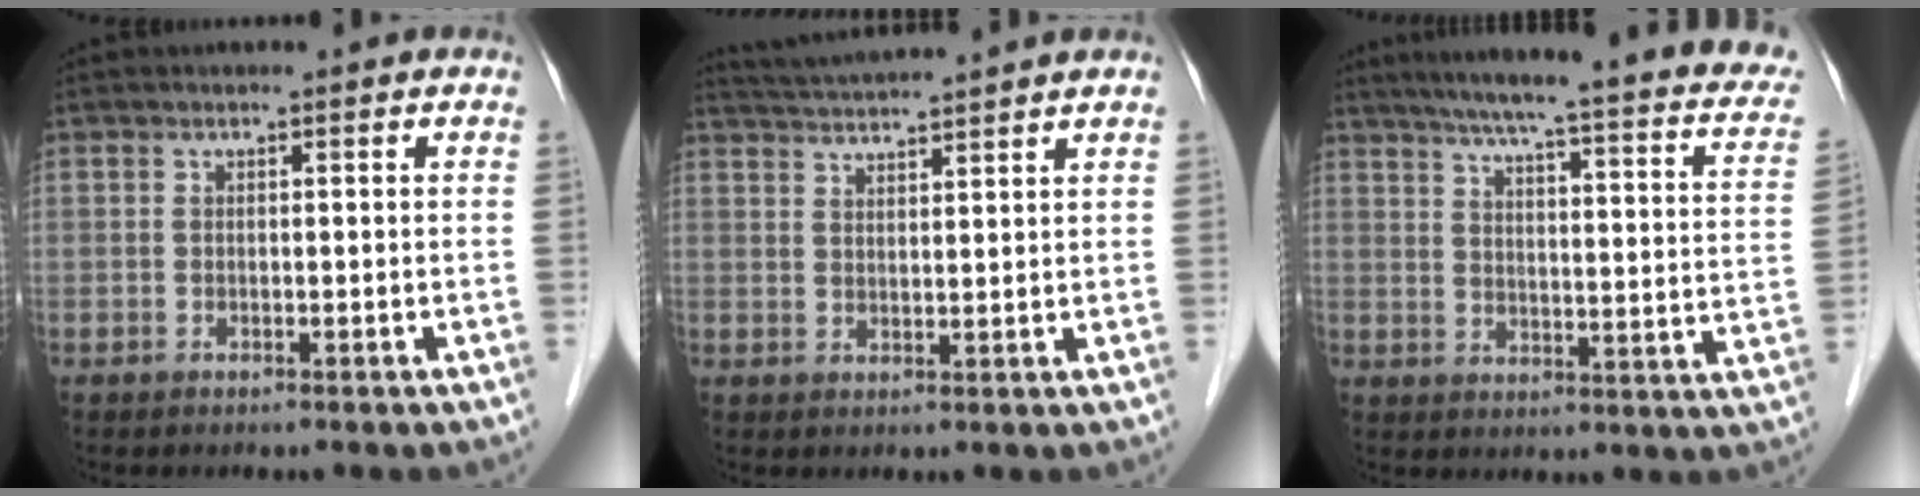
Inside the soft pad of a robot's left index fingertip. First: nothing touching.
{"total": 8.1, "force": [7.6, -1.2, 2.5], "torque": [-0.050, 0.025, 0.119]}
{"total": 26.3, "force": [21.5, 2.7, 14.8], "torque": [-0.208, -0.021, 0.255]}